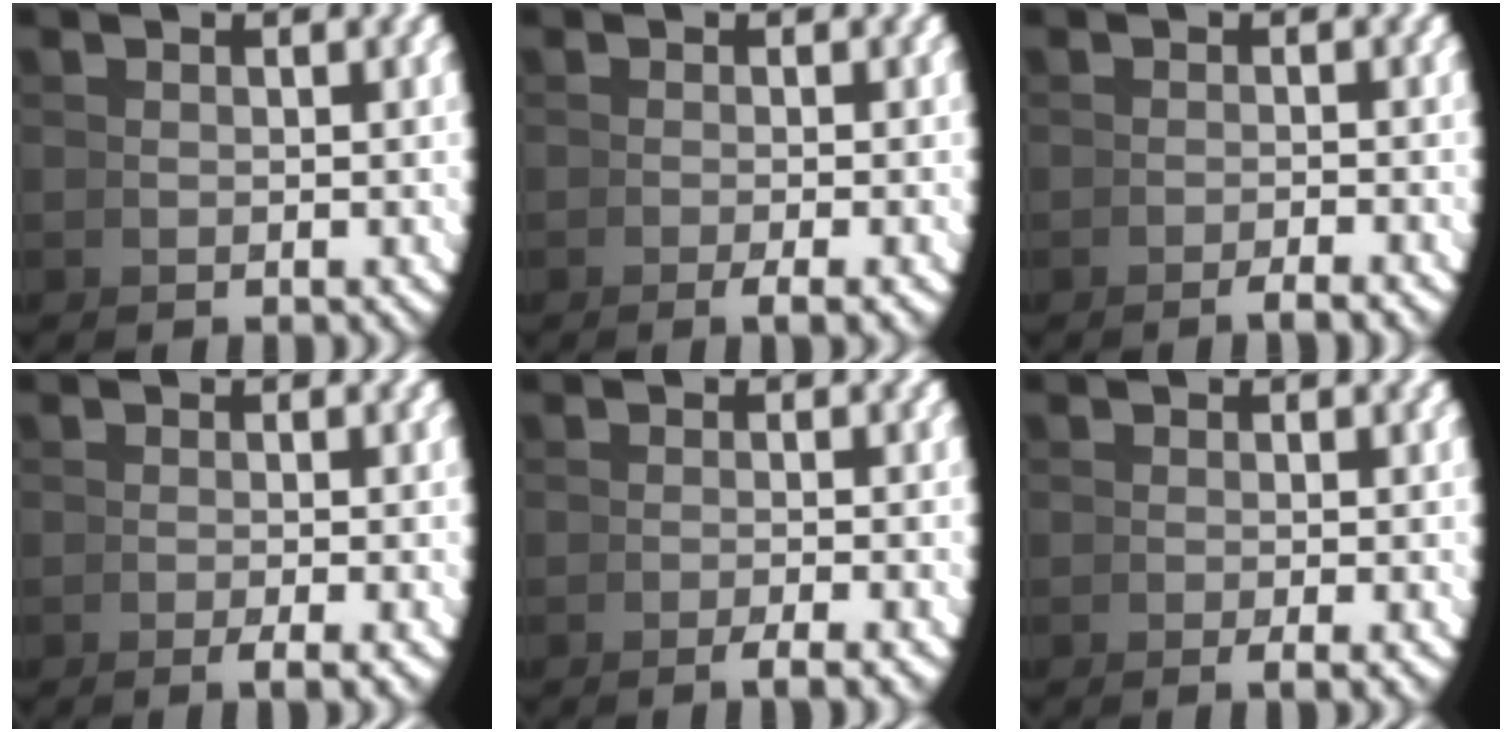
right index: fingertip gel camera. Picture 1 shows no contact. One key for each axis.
{"total": 2.4, "fx": -1.9, "fy": 0.1, "fz": 1.6, "tx": -0.016, "ty": 0.006, "tz": -0.032}
{"total": 2.1, "fx": -1.9, "fy": -0.3, "fz": 0.9, "tx": -0.002, "ty": 0.014, "tz": -0.039}
{"total": 2.4, "fx": -1.9, "fy": 0.0, "fz": 1.5, "tx": -0.014, "ty": 0.009, "tz": -0.035}
{"total": 2.7, "fx": -2.2, "fy": -0.2, "fz": 1.5, "tx": -0.009, "ty": 0.014, "tz": -0.042}
{"total": 1.8, "fx": -1.4, "fy": 0.1, "fz": 1.2, "tx": -0.013, "ty": 0.006, "tz": -0.025}